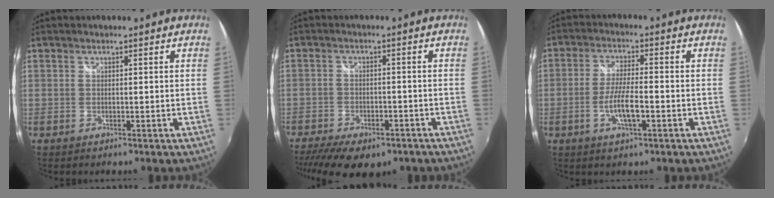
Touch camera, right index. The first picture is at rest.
{"total": 14.1, "force": [-10.0, 6.4, 7.6], "torque": [-0.175, -0.030, -0.146]}
{"total": 6.5, "force": [-2.3, 1.3, 5.9], "torque": [-0.117, -0.005, -0.043]}